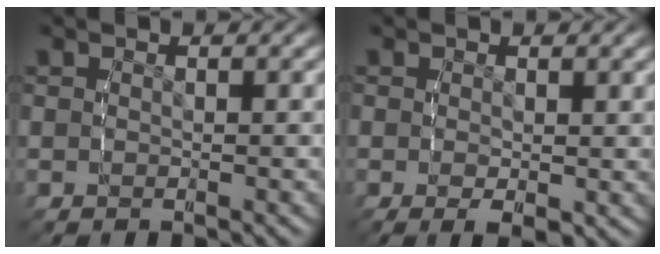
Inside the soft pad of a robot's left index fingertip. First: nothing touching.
{"total": 1.9, "force": [-0.6, 0.6, 1.7], "torque": [-0.022, -0.017, 0.000]}